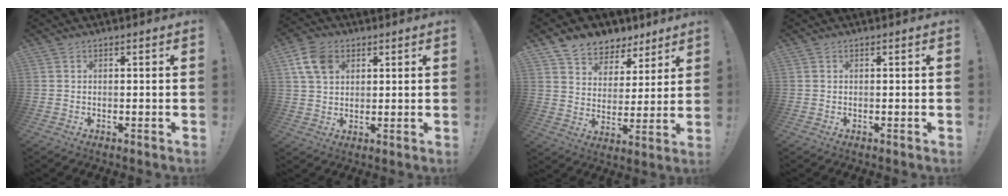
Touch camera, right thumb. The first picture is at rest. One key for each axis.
{"total": 9.3, "fx": 4.0, "fy": 6.5, "fz": 5.3, "tx": -0.095, "ty": -0.002, "tz": 0.078}
{"total": 7.7, "fx": 5.8, "fy": 5.1, "fz": 0.8, "tx": -0.018, "ty": -0.053, "tz": 0.115}
{"total": 0.0}